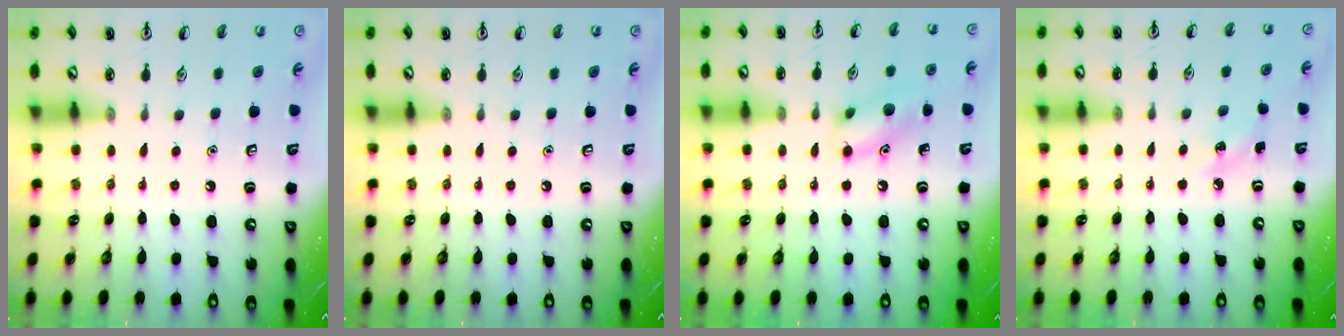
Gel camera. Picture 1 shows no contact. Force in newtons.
{"total": 0.0}
{"total": 9.8, "press": 9.8, "slide": 0.6}
{"total": 3.8, "press": 3.6, "slide": 1.3}